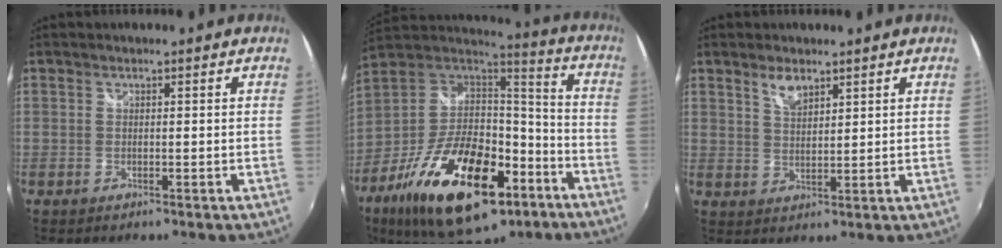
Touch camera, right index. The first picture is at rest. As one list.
[{"total": 29.9, "force": [-14.9, 14.3, 21.7], "torque": [-0.396, -0.011, -0.231]}, {"total": 4.2, "force": [2.9, 1.7, 2.4], "torque": [-0.039, 0.002, 0.054]}]